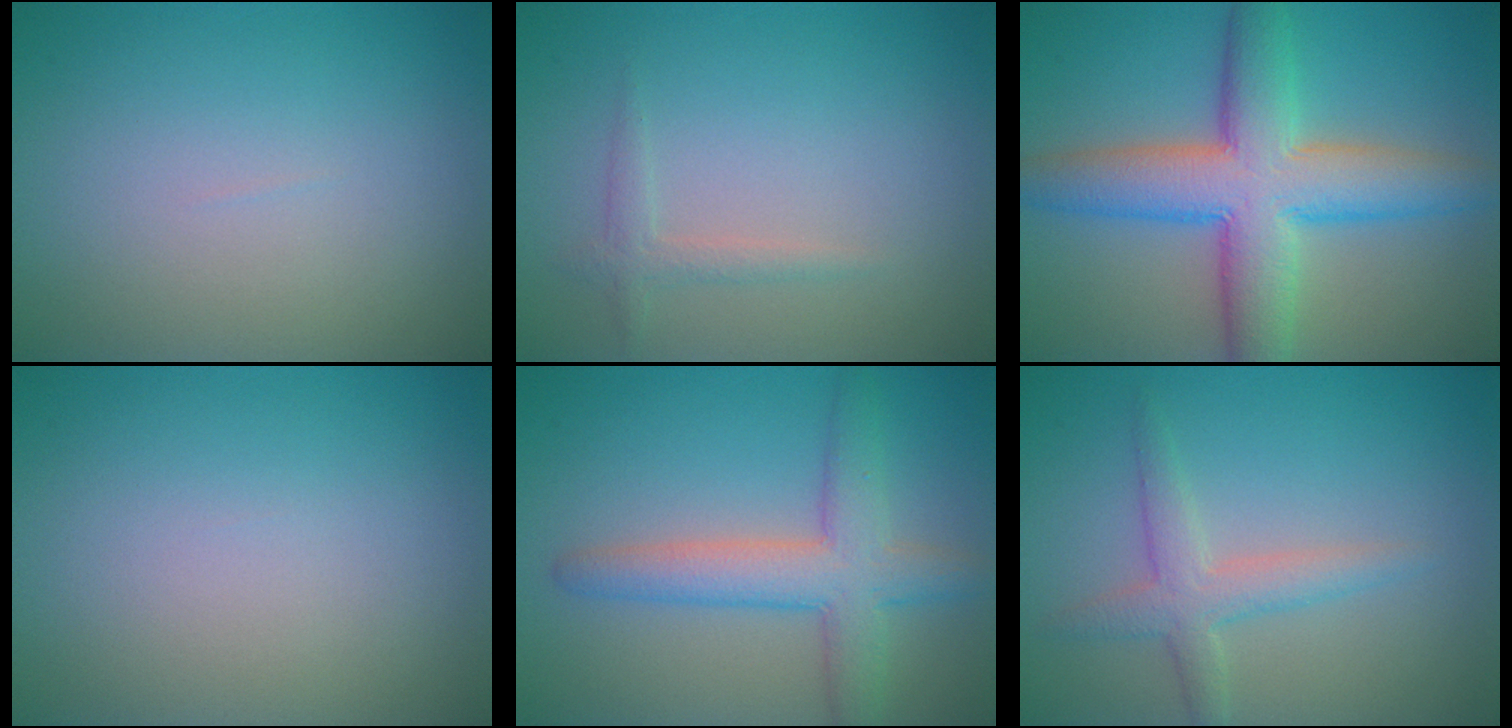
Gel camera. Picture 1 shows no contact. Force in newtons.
{"total": 1.3, "press": 1.3, "slide": 0.1}
{"total": 9.2, "press": 9.2, "slide": 0.3}
{"total": 0.0}
{"total": 5.2, "press": 5.2, "slide": 0.1}
{"total": 2.9, "press": 2.9, "slide": 0.1}